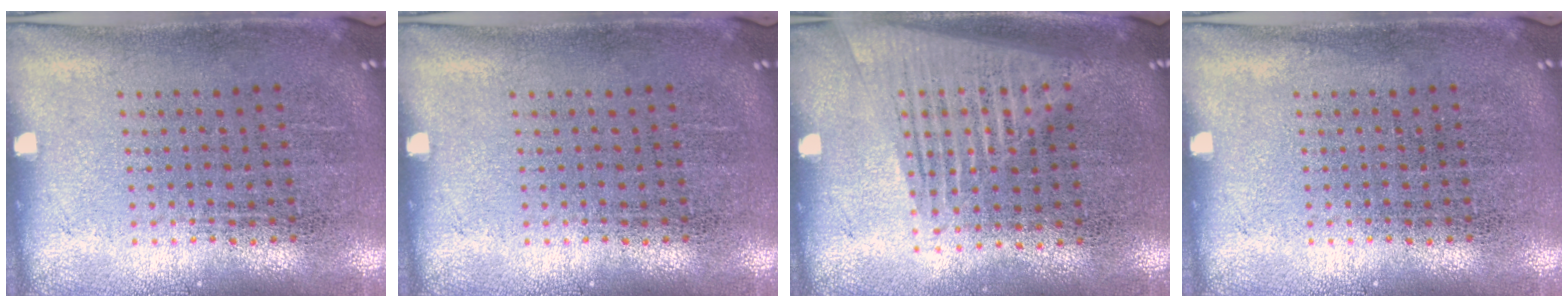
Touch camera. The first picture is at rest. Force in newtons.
{"total": 0.0}
{"total": 1.6, "press": 1.4, "slide": 0.6}
{"total": 0.0}